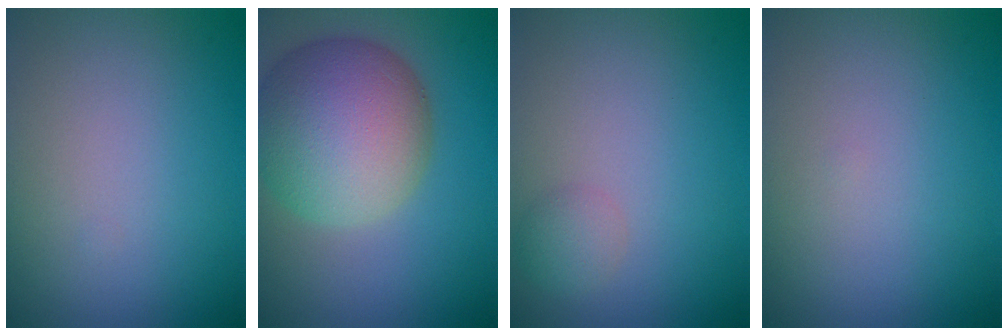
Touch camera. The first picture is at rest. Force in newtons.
{"total": 10.5, "press": 10.5, "slide": 0.6}
{"total": 1.5, "press": 1.5, "slide": 0.1}
{"total": 0.0}